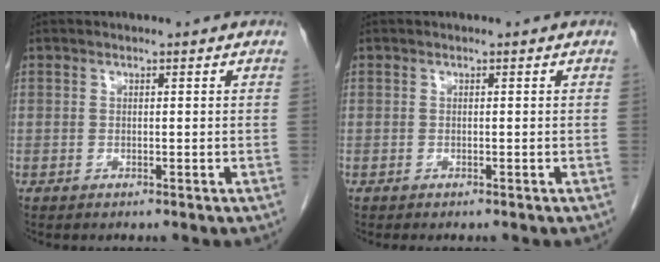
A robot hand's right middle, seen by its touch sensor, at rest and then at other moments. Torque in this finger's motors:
{"motor_torque": [0.16, -0.11, -0.03, 0.00]}